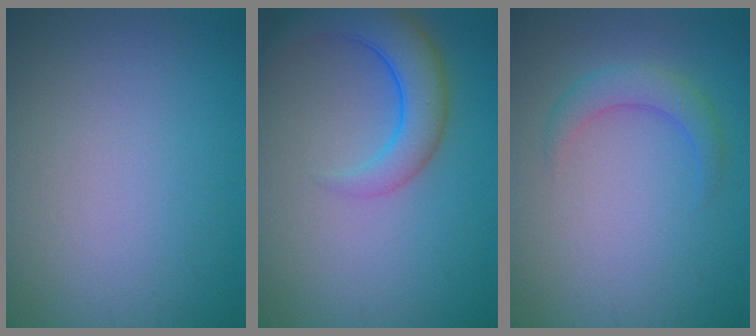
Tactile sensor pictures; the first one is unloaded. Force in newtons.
{"total": 5.3, "press": 5.3, "slide": 0.3}
{"total": 2.4, "press": 2.4, "slide": 0.0}